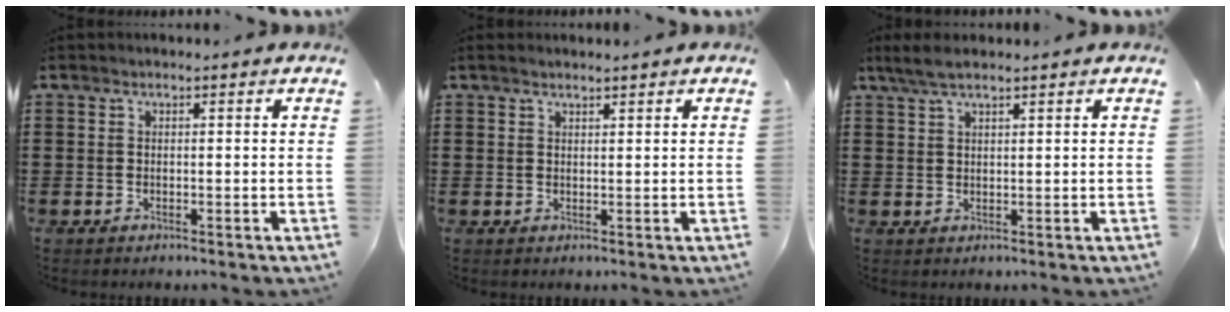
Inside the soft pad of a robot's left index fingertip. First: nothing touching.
{"total": 1.2, "force": [1.1, 0.1, 0.4], "torque": [-0.009, 0.001, 0.020]}
{"total": 4.5, "force": [3.6, 0.6, 2.7], "torque": [-0.060, -0.001, 0.067]}